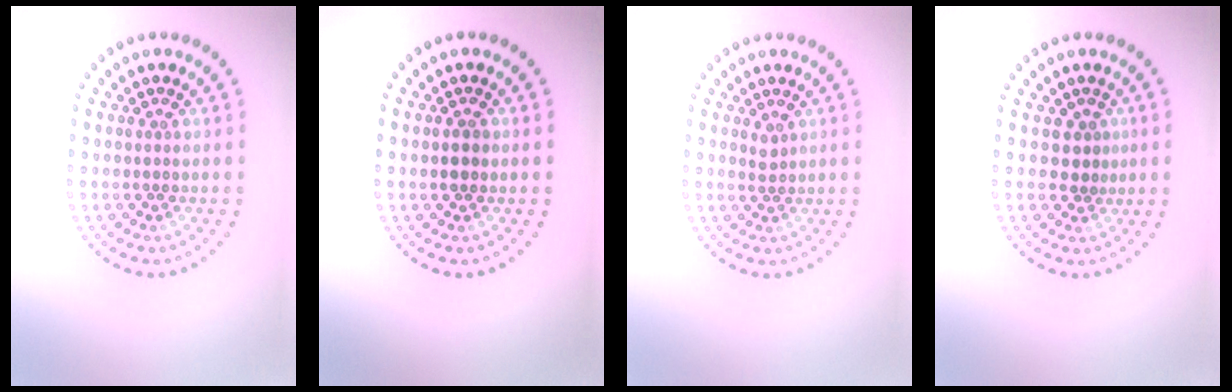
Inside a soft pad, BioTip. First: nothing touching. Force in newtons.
{"total": 1.0, "press": 1.0, "slide": 0.0}
{"total": 1.0, "press": 0.8, "slide": 0.7}
{"total": 1.5, "press": 1.2, "slide": 0.9}